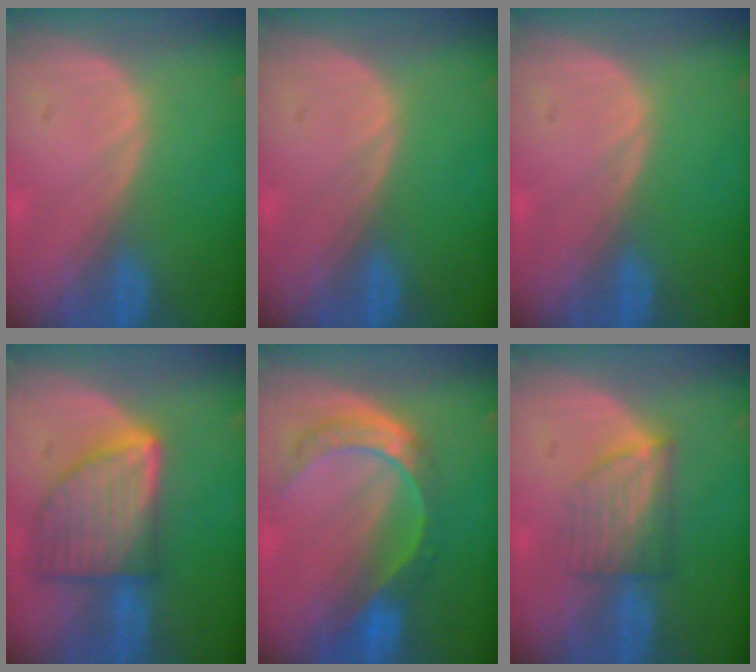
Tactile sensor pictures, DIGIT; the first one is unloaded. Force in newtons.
{"total": 0.0}
{"total": 0.0}
{"total": 9.3, "press": 9.3, "slide": 0.5}
{"total": 8.3, "press": 6.9, "slide": 4.6}
{"total": 6.1, "press": 5.5, "slide": 2.7}